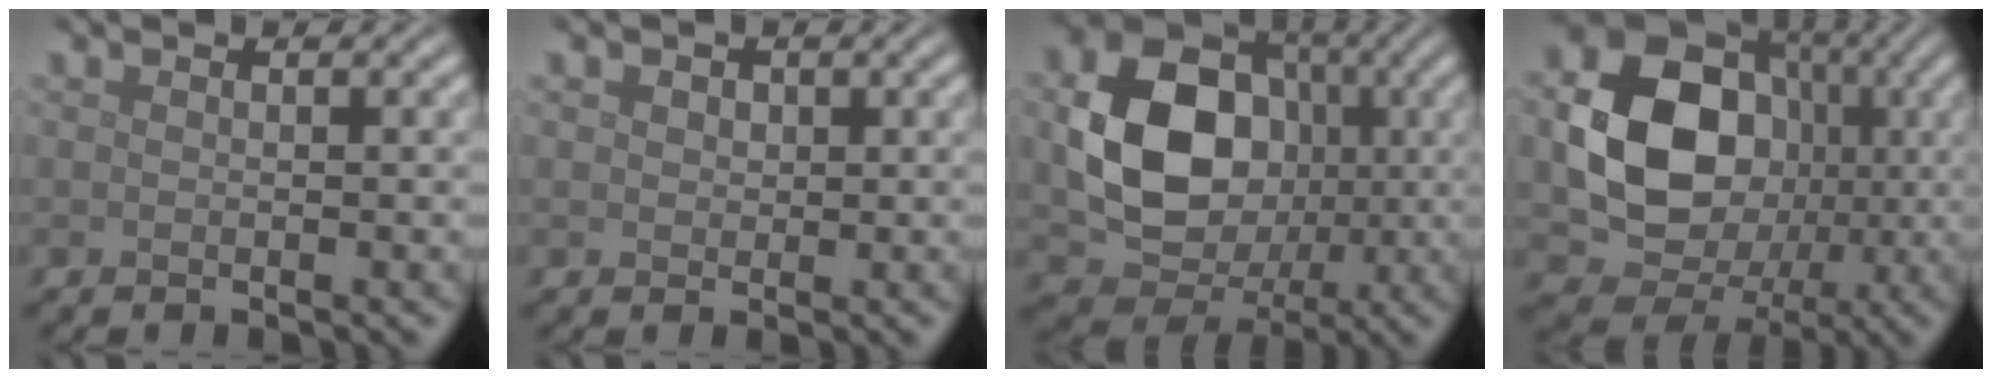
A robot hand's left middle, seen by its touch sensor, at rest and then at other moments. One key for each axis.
{"total": 1.7, "fx": 0.7, "fy": 1.3, "fz": 0.7, "tx": -0.007, "ty": 0.006, "tz": 0.003}
{"total": 10.7, "fx": 0.0, "fy": 8.3, "fz": 6.7, "tx": -0.131, "ty": -0.005, "tz": 0.004}
{"total": 11.7, "fx": -0.2, "fy": 9.4, "fz": 6.9, "tx": -0.124, "ty": -0.007, "tz": -0.005}